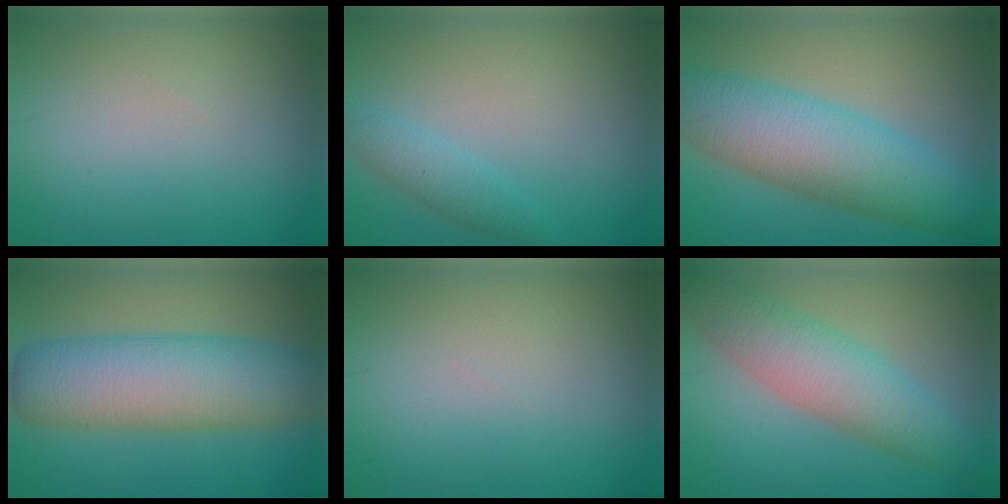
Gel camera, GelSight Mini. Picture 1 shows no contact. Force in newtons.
{"total": 2.3, "press": 2.3, "slide": 0.1}
{"total": 9.2, "press": 9.2, "slide": 0.1}
{"total": 9.7, "press": 9.7, "slide": 0.3}
{"total": 0.0}
{"total": 6.2, "press": 6.2, "slide": 0.1}